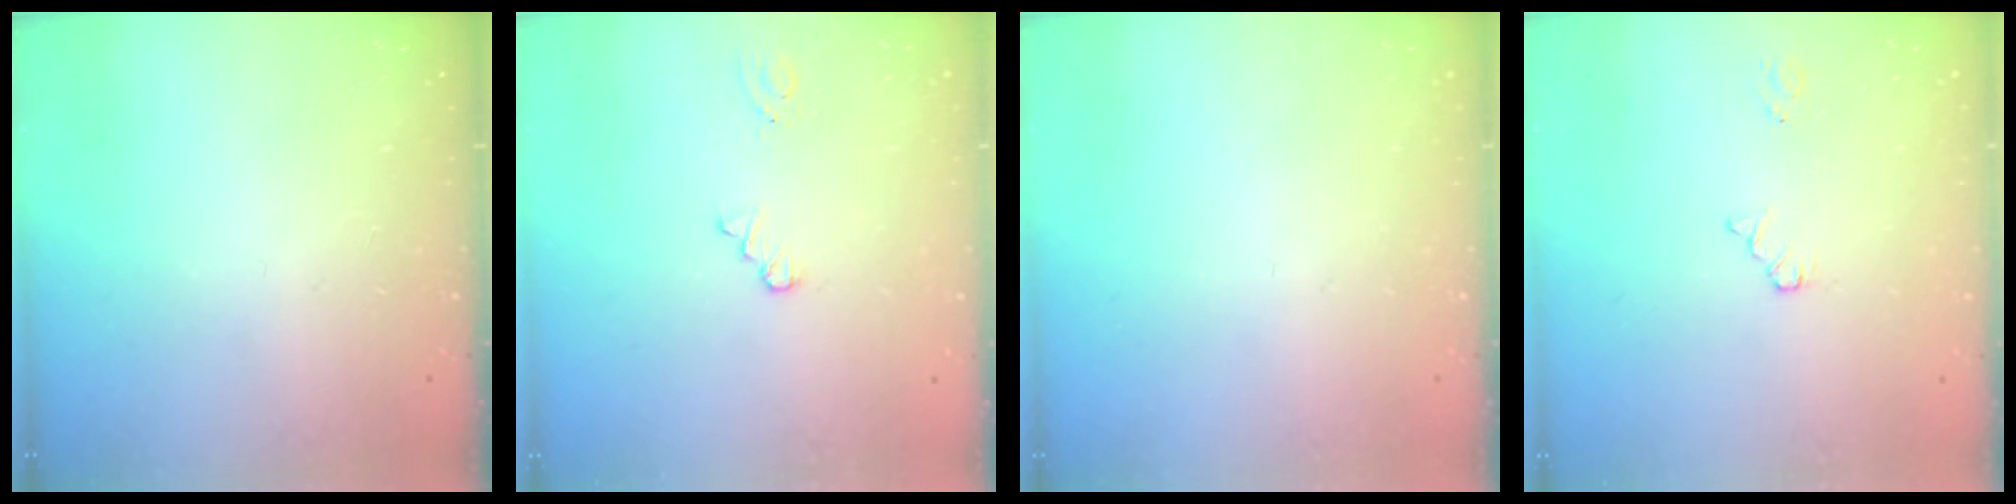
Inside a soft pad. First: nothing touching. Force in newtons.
{"total": 1.0, "press": 1.0, "slide": 0.1}
{"total": 0.0}
{"total": 3.9, "press": 3.9, "slide": 0.5}